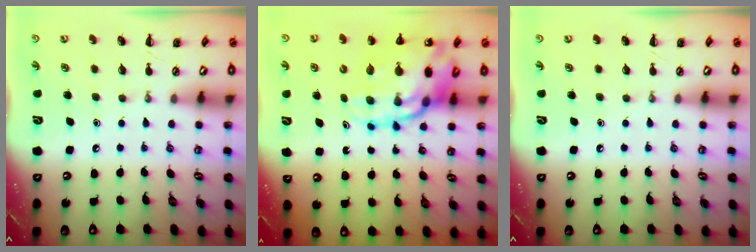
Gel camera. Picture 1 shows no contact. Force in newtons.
{"total": 17.7, "press": 16.9, "slide": 5.1}
{"total": 0.0}